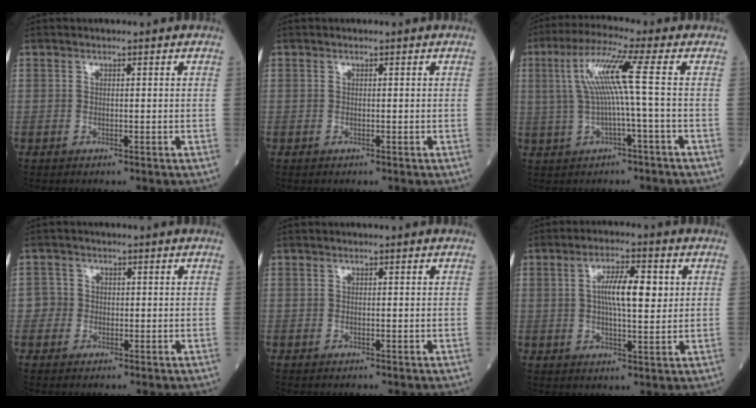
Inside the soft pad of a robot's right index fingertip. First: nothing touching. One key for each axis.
{"total": 0.0}
{"total": 8.0, "fx": 0.7, "fy": -1.1, "fz": 7.9, "tx": -0.160, "ty": 0.024, "tz": 0.022}
{"total": 2.0, "fx": -0.4, "fy": 1.9, "fz": -0.2, "tx": 0.016, "ty": 0.010, "tz": -0.012}
{"total": 0.0}
{"total": 7.7, "fx": 1.5, "fy": 1.8, "fz": 7.4, "tx": -0.133, "ty": 0.009, "tz": 0.025}